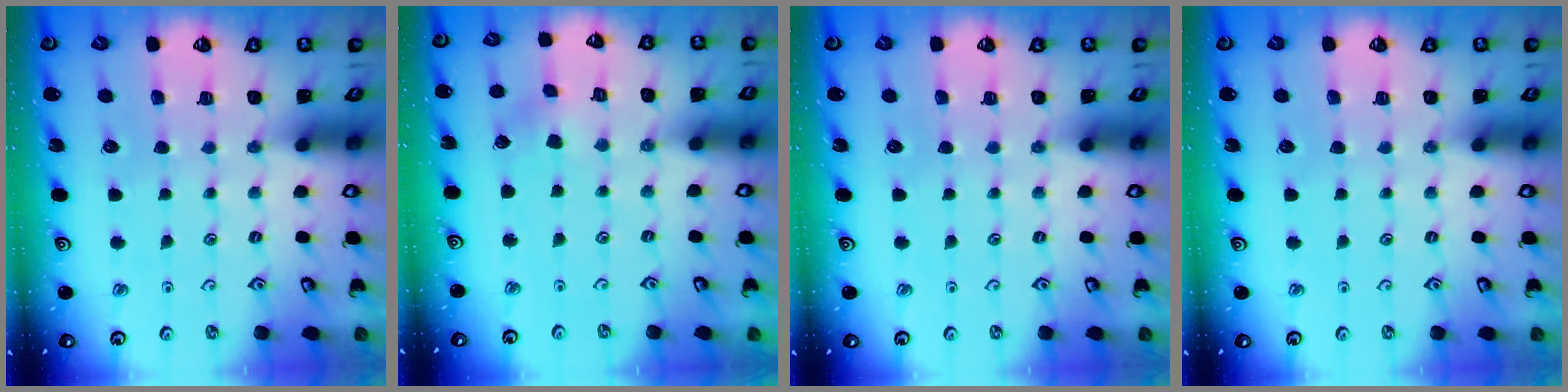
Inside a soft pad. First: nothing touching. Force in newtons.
{"total": 2.3, "press": 2.3, "slide": 0.3}
{"total": 0.0}
{"total": 0.0}